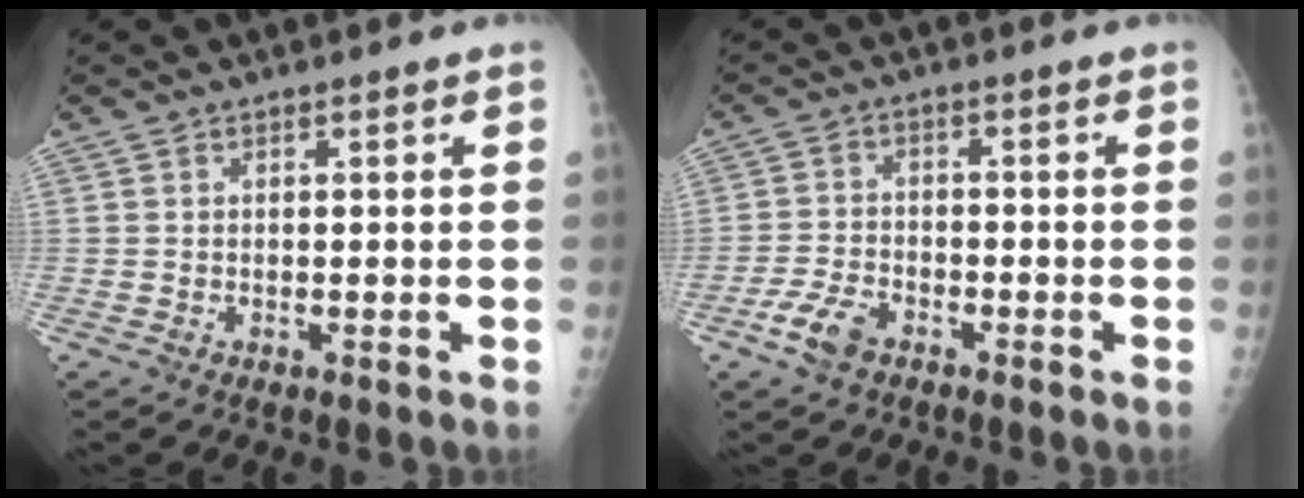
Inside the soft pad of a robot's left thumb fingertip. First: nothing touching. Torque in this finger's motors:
{"motor_torque": [-0.82, 0.84, 0.05, 0.00, 0.00]}